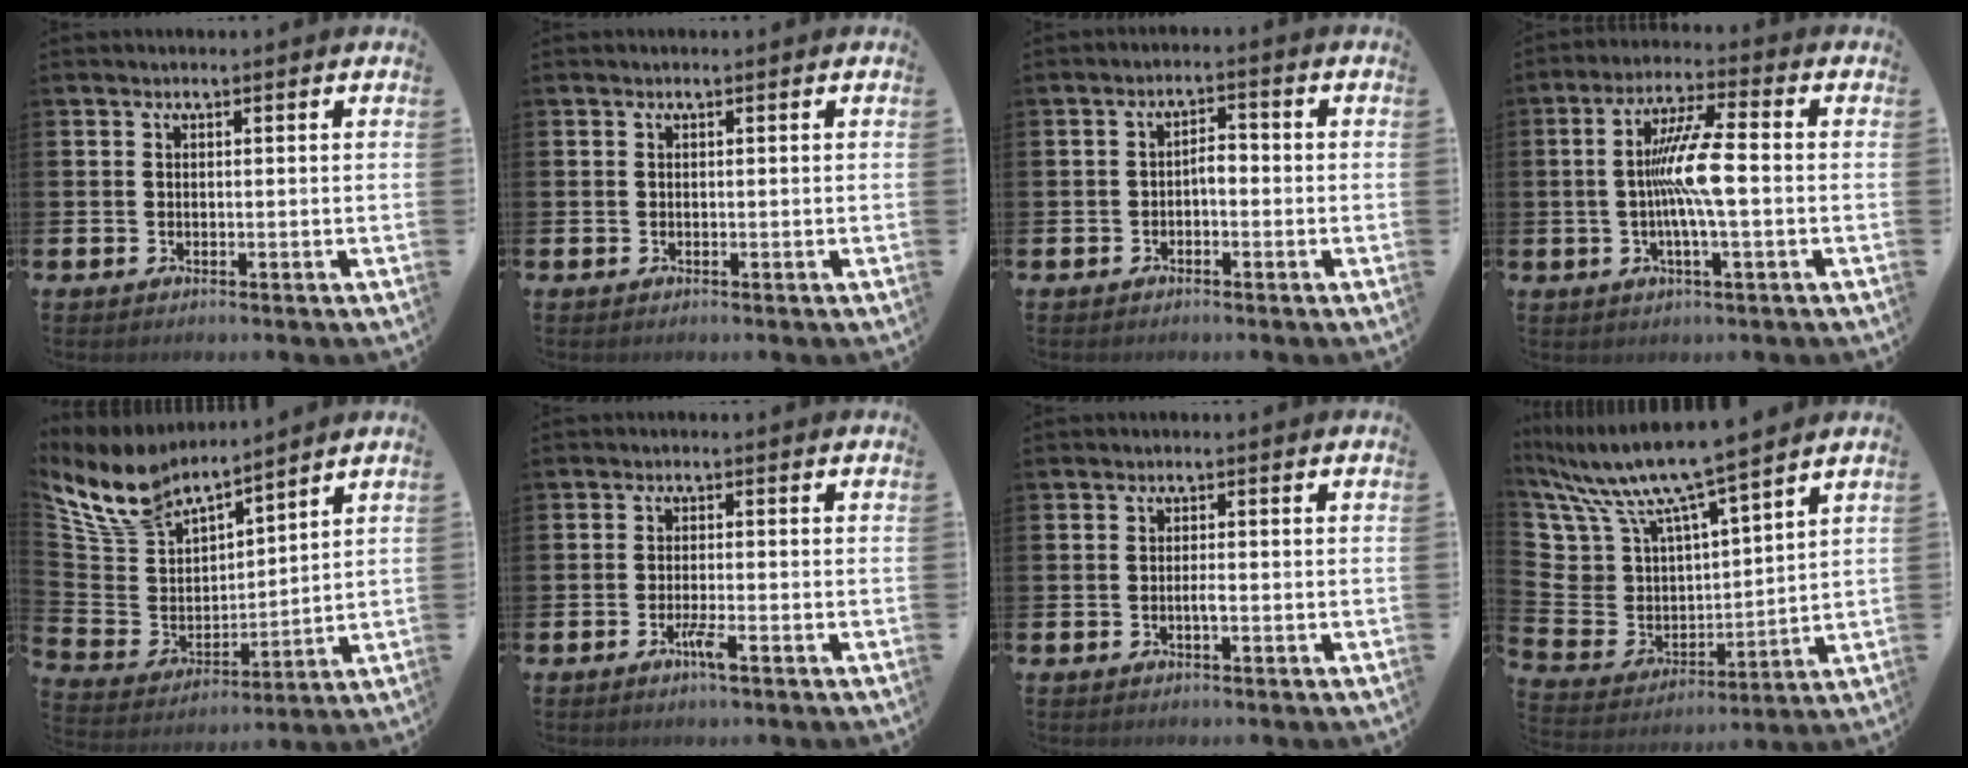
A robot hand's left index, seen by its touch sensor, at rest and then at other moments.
{"total": 0.0}
{"total": 2.1, "force": [-1.0, 1.0, 1.5], "torque": [-0.031, 0.010, -0.024]}
{"total": 8.4, "force": [-0.4, 1.0, 8.3], "torque": [-0.167, -0.001, -0.017]}
{"total": 8.6, "force": [7.7, 3.2, 1.9], "torque": [-0.083, -0.056, 0.139]}
{"total": 2.3, "force": [-1.3, 0.2, 1.8], "torque": [-0.035, 0.000, -0.022]}
{"total": 1.0, "force": [-0.4, 0.1, 0.9], "torque": [-0.017, -0.002, -0.008]}
{"total": 9.7, "force": [9.1, 2.5, 2.5], "torque": [-0.107, -0.066, 0.160]}